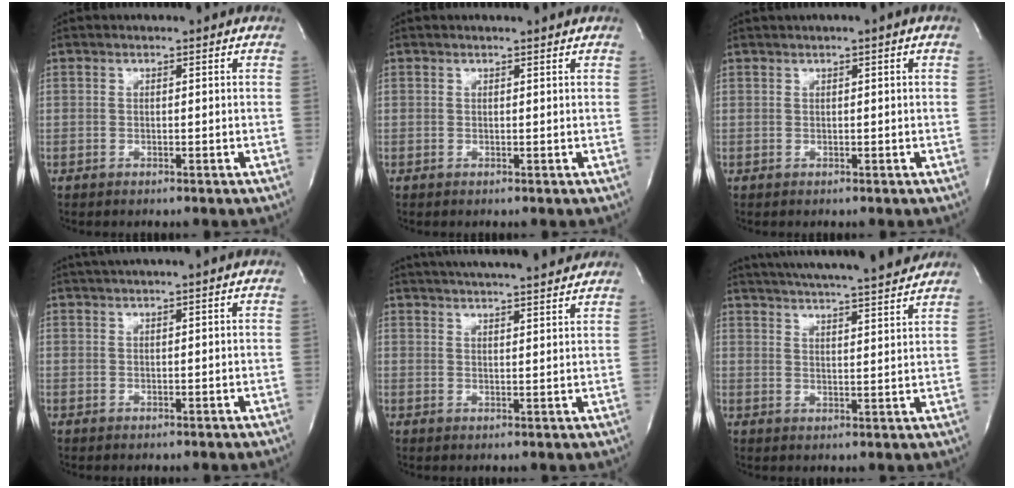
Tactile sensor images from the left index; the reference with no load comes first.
{"total": 0.9, "force": [0.9, -0.2, 0.1], "torque": [-0.010, -0.005, 0.010]}
{"total": 1.3, "force": [0.6, -0.2, 1.1], "torque": [-0.024, 0.008, 0.012]}
{"total": 2.8, "force": [2.2, -0.9, 1.5], "torque": [-0.027, 0.015, 0.043]}
{"total": 17.0, "force": [15.4, 1.2, 7.0], "torque": [-0.118, 0.025, 0.210]}
{"total": 19.2, "force": [17.5, 0.1, 7.7], "torque": [-0.133, -0.004, 0.241]}